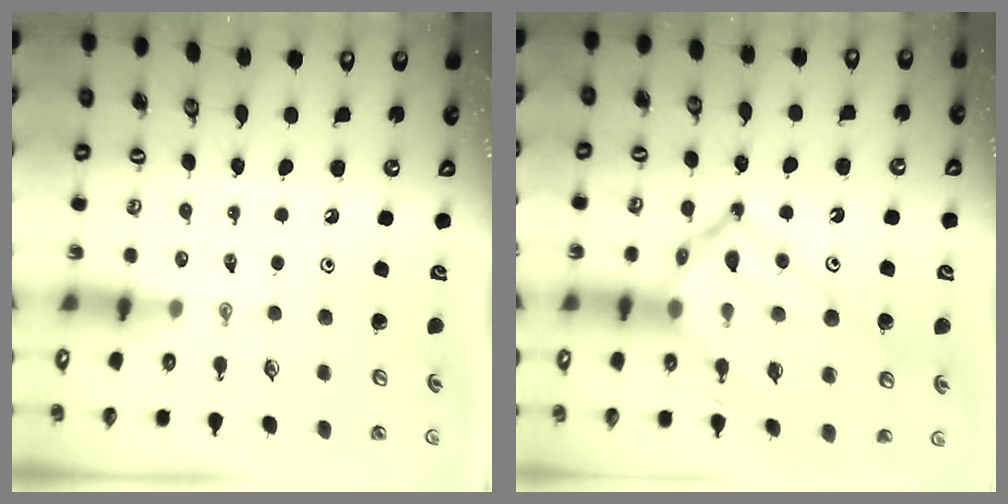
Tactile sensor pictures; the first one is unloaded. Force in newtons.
{"total": 22.5, "press": 22.4, "slide": 2.0}